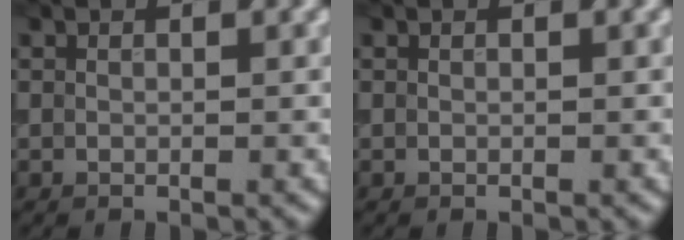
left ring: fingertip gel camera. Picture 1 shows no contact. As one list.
[{"total": 0.0}]